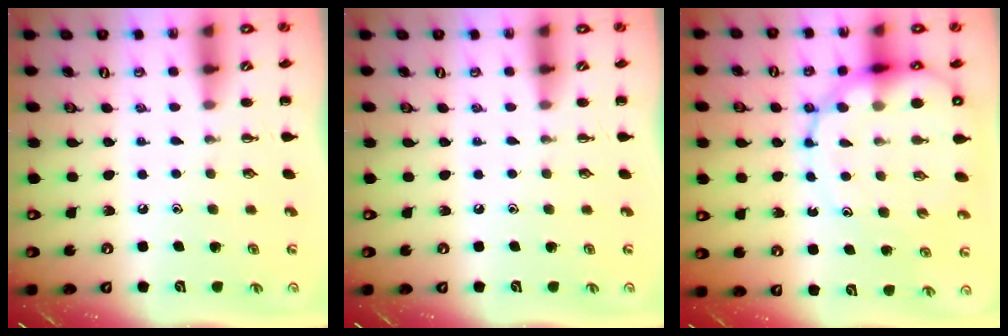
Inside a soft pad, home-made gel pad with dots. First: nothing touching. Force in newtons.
{"total": 0.0}
{"total": 16.0, "press": 15.6, "slide": 3.4}